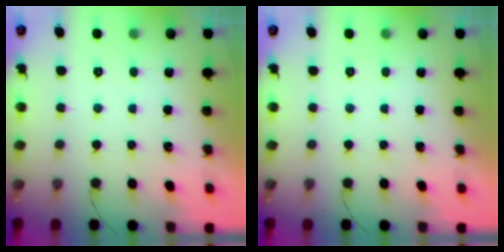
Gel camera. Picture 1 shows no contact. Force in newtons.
{"total": 0.0}